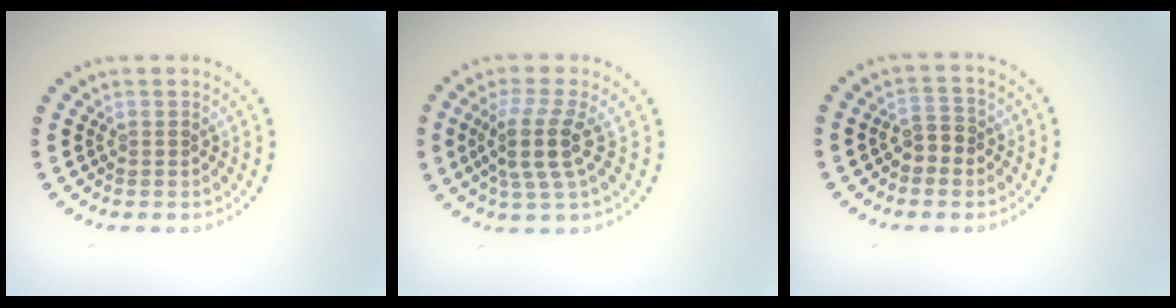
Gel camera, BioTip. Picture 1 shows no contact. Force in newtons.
{"total": 3.7, "press": 2.9, "slide": 2.2}
{"total": 2.1, "press": 2.0, "slide": 0.5}